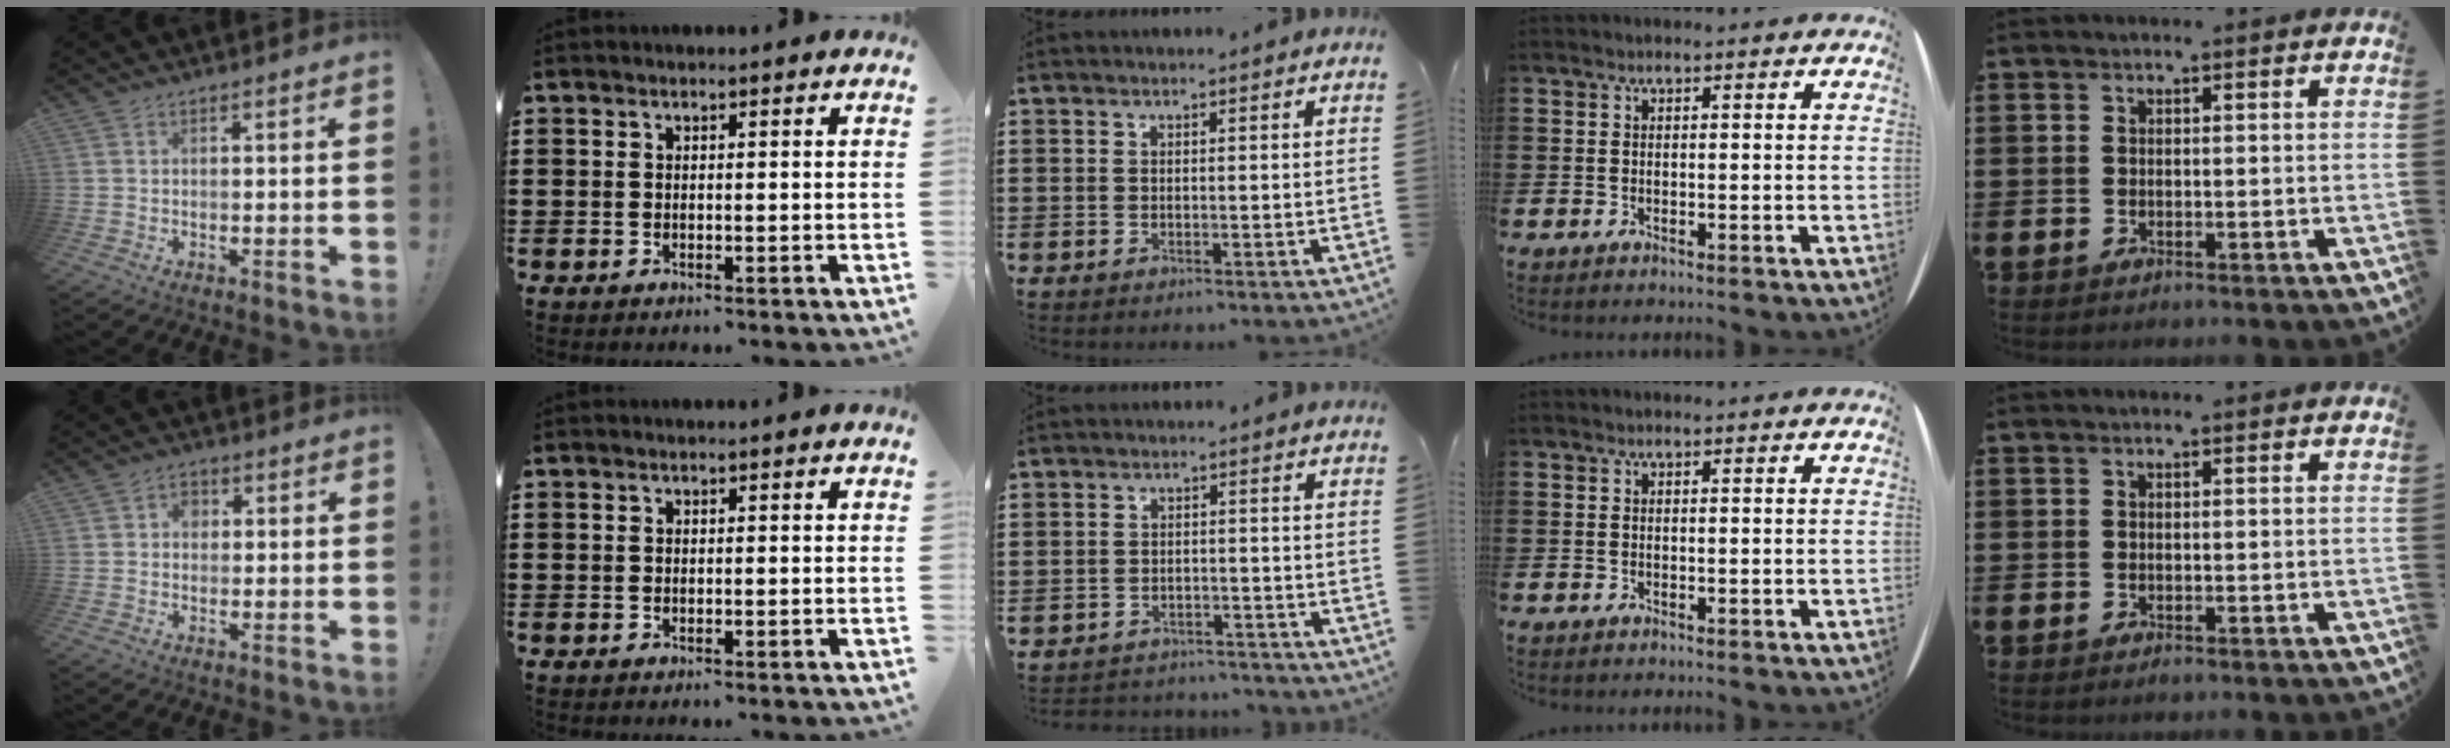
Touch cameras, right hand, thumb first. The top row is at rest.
{"thumb": {"total": 3.3, "force": [0.5, 2.7, 2.0], "torque": [-0.028, 0.002, 0.006]}, "middle": {"total": 3.0, "force": [-2.9, 0.6, -0.4], "torque": [-0.001, 0.002, -0.065]}}